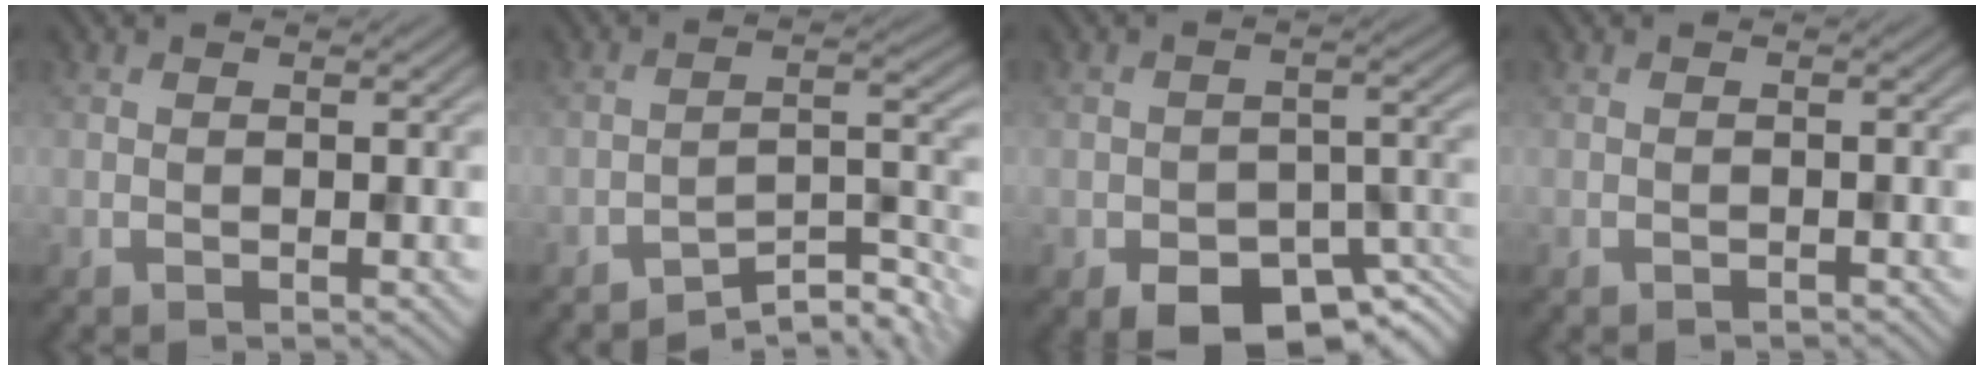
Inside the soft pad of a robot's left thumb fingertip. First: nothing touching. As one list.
[{"total": 6.8, "force": [-5.4, 1.9, 3.8], "torque": [-0.048, 0.006, -0.093]}, {"total": 8.5, "force": [-5.4, 4.3, 5.0], "torque": [-0.063, -0.019, -0.081]}, {"total": 0.6, "force": [-0.6, 0.1, 0.1], "torque": [-0.001, 0.000, -0.011]}]